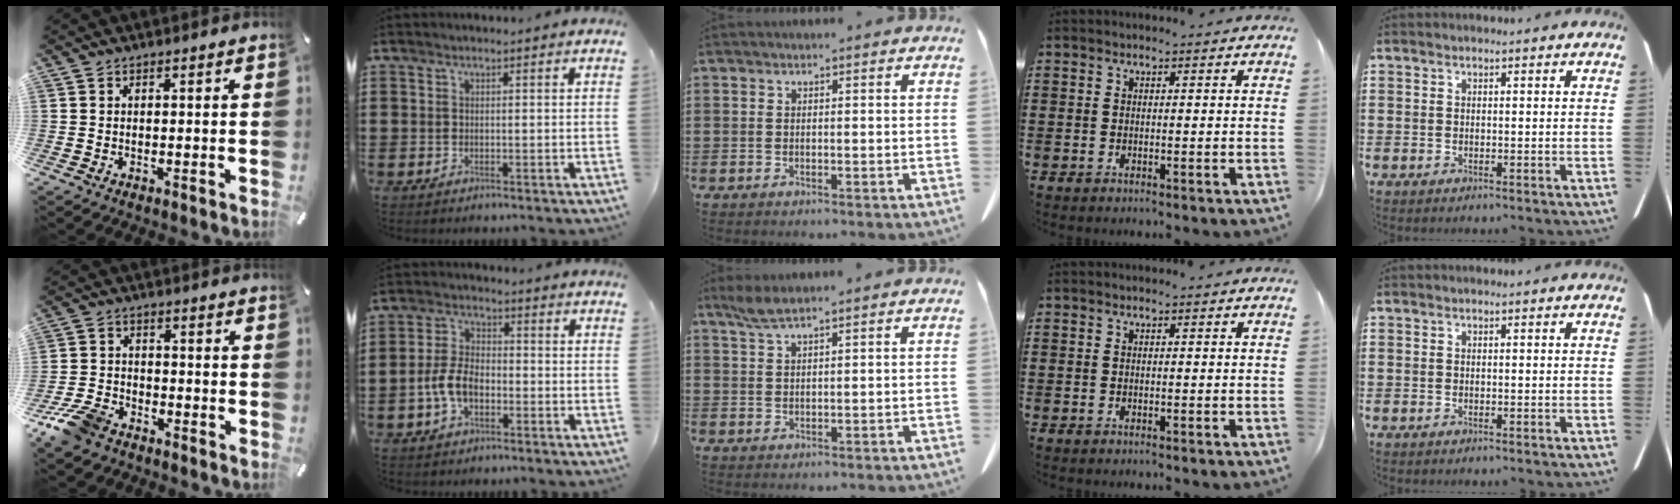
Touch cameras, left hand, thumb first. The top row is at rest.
{"thumb": {"total": 8.6, "force": [-6.4, 4.5, 3.6], "torque": [-0.079, 0.029, -0.124]}, "index": {"total": 6.1, "force": [-2.2, 3.3, 4.6], "torque": [-0.114, -0.001, -0.049]}, "middle": {"total": 3.0, "force": [2.3, 0.2, 2.0], "torque": [-0.045, 0.000, 0.043]}}